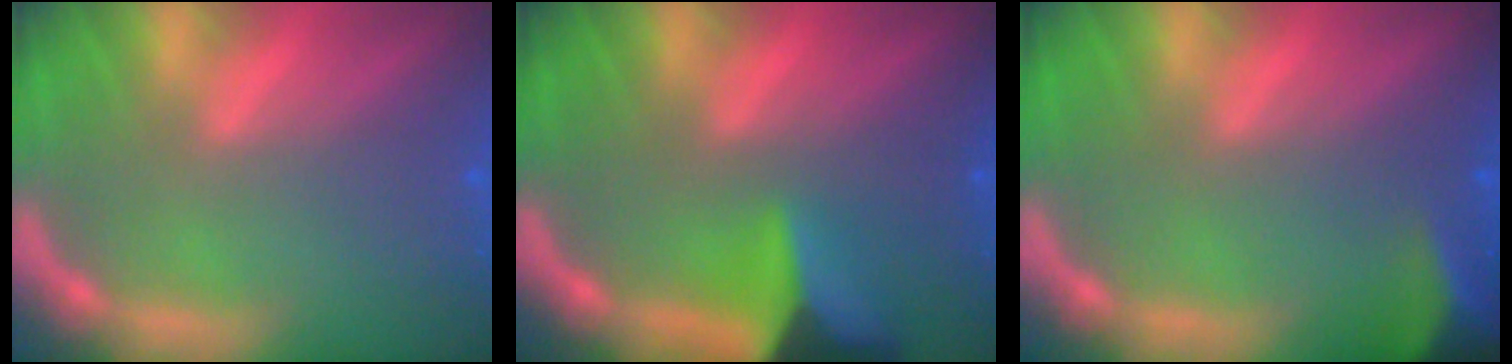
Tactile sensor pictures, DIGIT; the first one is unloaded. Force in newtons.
{"total": 6.5}
{"total": 5.4}